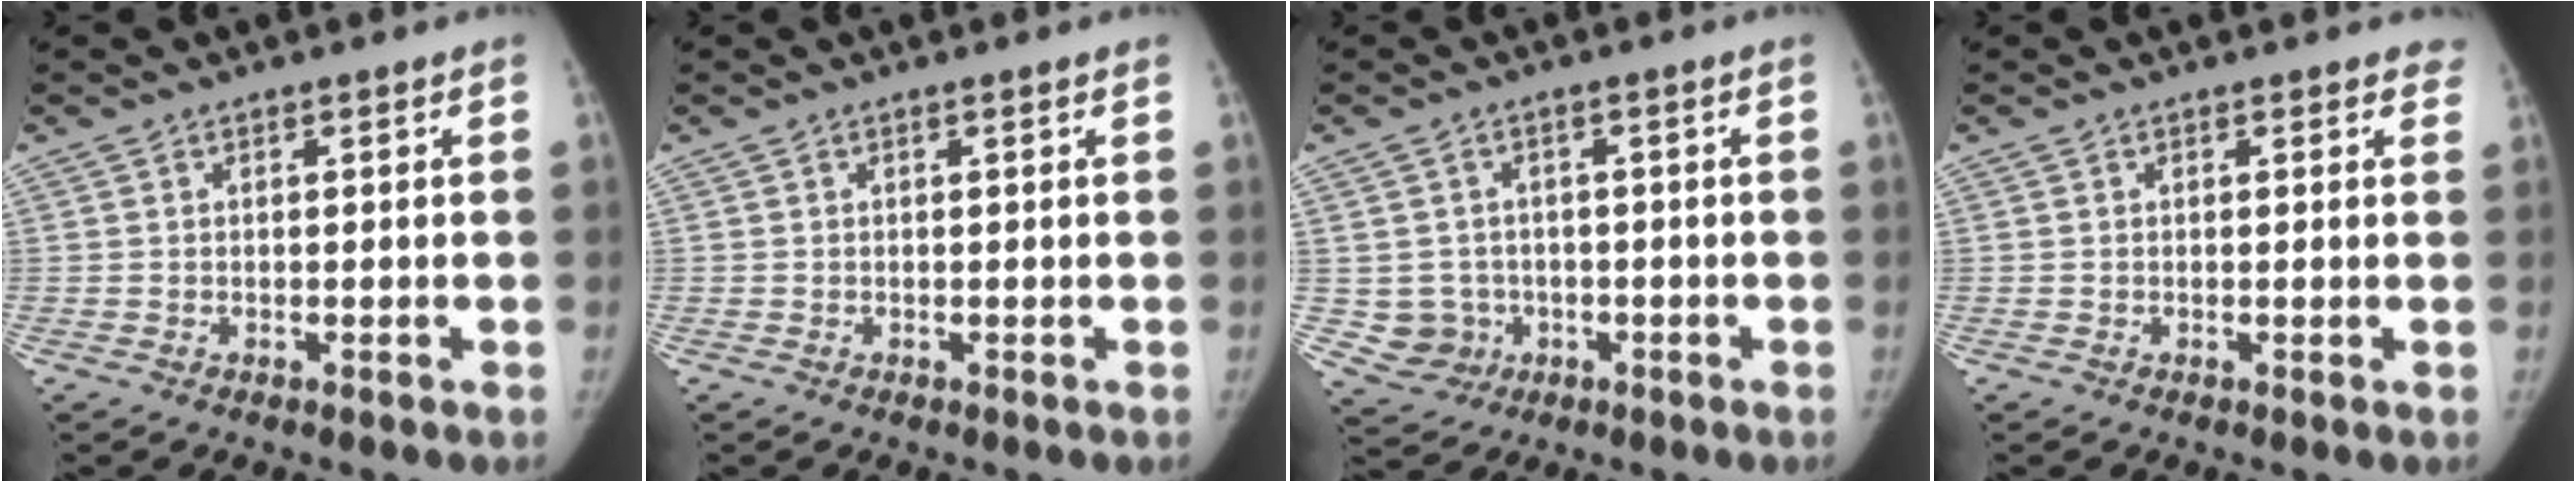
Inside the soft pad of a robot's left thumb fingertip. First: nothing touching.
{"total": 0.0}
{"total": 5.7, "force": [-0.9, 5.5, 0.8], "torque": [0.013, 0.011, -0.005]}
{"total": 1.9, "force": [1.6, 0.9, 0.5], "torque": [0.013, -0.004, 0.003]}